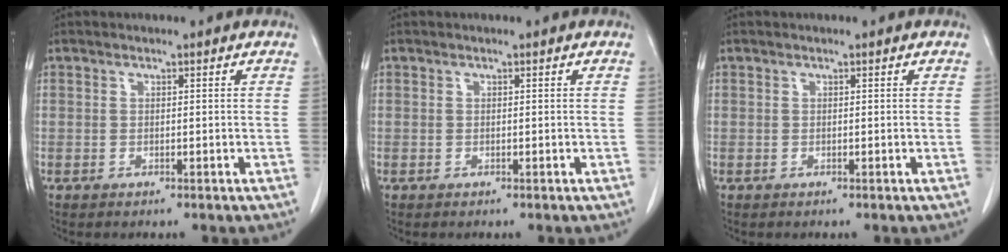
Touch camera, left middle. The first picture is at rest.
{"total": 0.0}
{"total": 0.0}